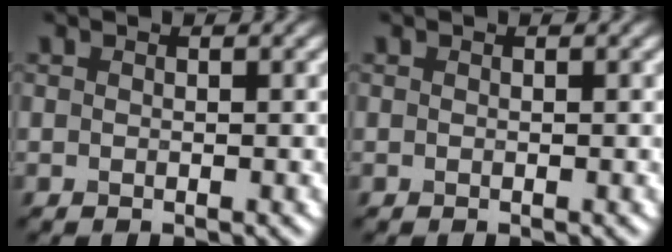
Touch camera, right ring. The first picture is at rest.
{"total": 0.0}